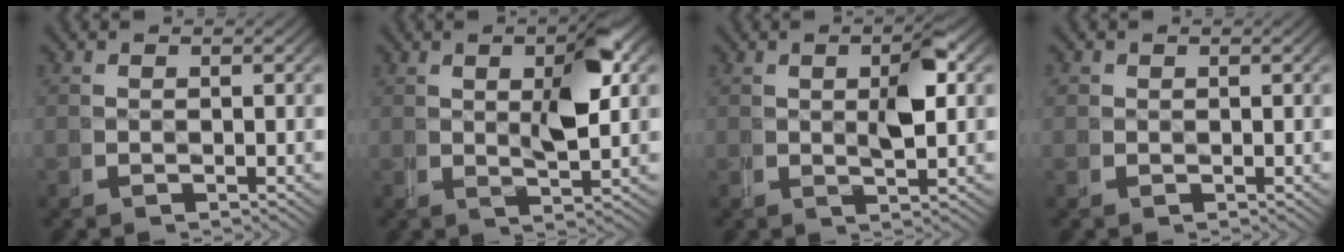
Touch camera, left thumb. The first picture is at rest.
{"total": 5.2, "force": [1.1, 1.3, 4.9], "torque": [-0.082, -0.005, 0.025]}
{"total": 3.6, "force": [0.8, 0.8, 3.5], "torque": [-0.062, -0.002, 0.018]}
{"total": 0.7, "force": [0.4, 0.6, 0.1], "torque": [-0.005, -0.009, 0.011]}